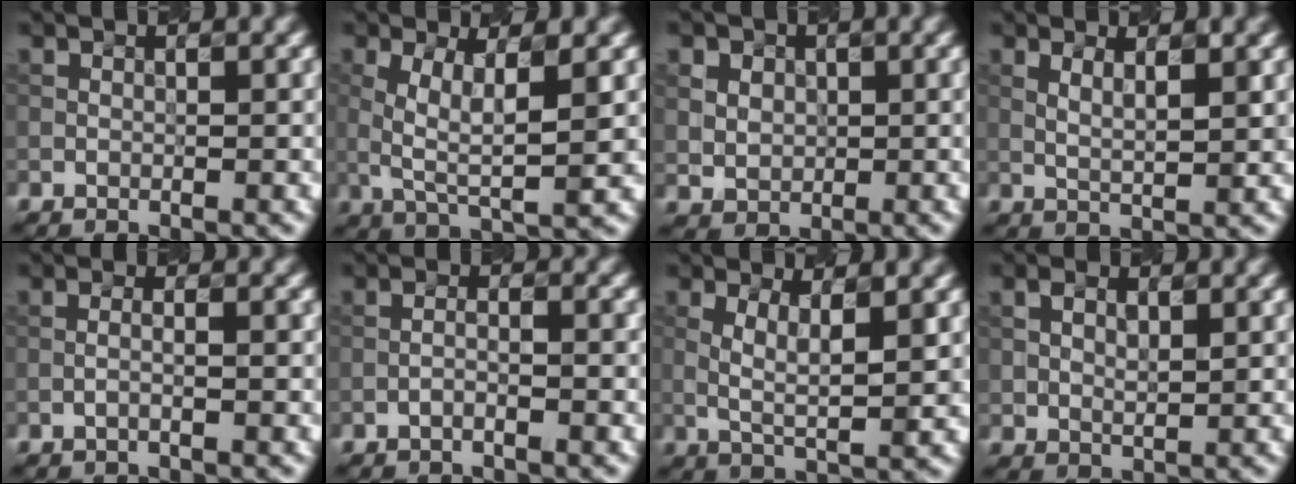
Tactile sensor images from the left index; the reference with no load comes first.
{"total": 4.6, "force": [0.4, 1.3, 4.4], "torque": [-0.096, 0.002, 0.017]}
{"total": 4.0, "force": [1.9, 3.2, 1.2], "torque": [-0.041, 0.018, 0.033]}
{"total": 2.2, "force": [1.1, 0.5, 1.9], "torque": [-0.034, 0.000, 0.027]}
{"total": 0.8, "force": [-0.4, 0.0, 0.7], "torque": [-0.017, 0.007, -0.005]}
{"total": 1.2, "force": [-1.0, 0.0, 0.7], "torque": [-0.021, 0.012, -0.013]}
{"total": 3.3, "force": [0.7, 0.8, 3.2], "torque": [-0.073, 0.001, 0.022]}
{"total": 1.5, "force": [0.7, 1.0, 0.8], "torque": [-0.029, 0.002, 0.024]}